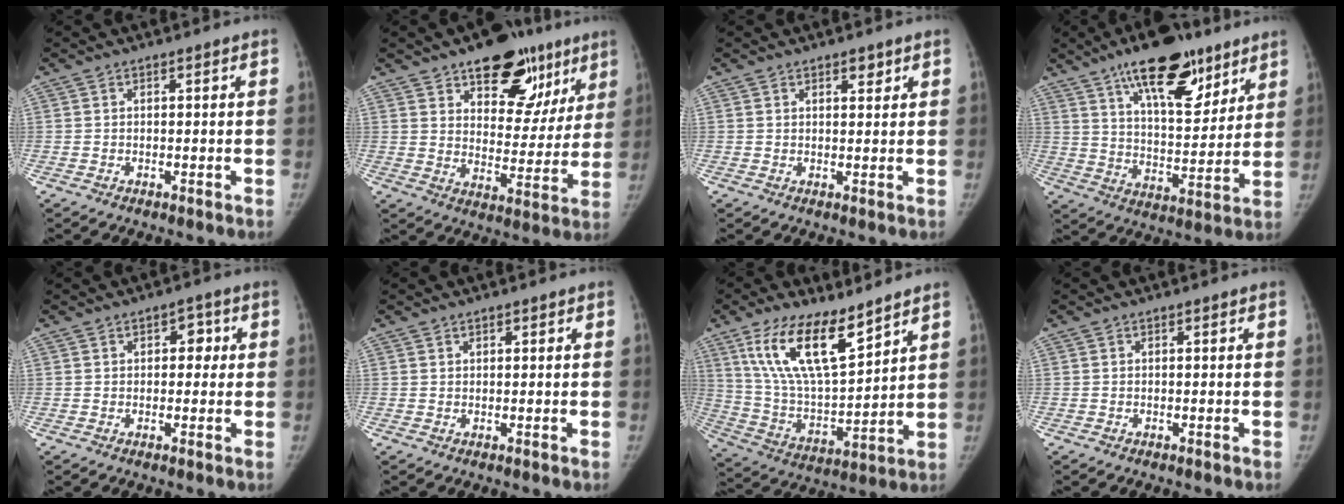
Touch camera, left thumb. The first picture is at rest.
{"total": 19.1, "force": [11.3, 10.6, 11.2], "torque": [-0.085, -0.039, 0.162]}
{"total": 1.9, "force": [1.2, 0.9, 1.1], "torque": [-0.005, -0.006, 0.018]}
{"total": 19.4, "force": [12.0, 7.9, 13.1], "torque": [-0.165, -0.054, 0.196]}
{"total": 3.4, "force": [0.6, 2.4, 2.3], "torque": [-0.004, 0.005, 0.002]}
{"total": 0.6, "force": [0.4, 0.4, 0.2], "torque": [0.001, -0.002, 0.005]}
{"total": 17.1, "force": [10.5, 6.1, 11.9], "torque": [-0.197, -0.053, 0.212]}
{"total": 0.0}